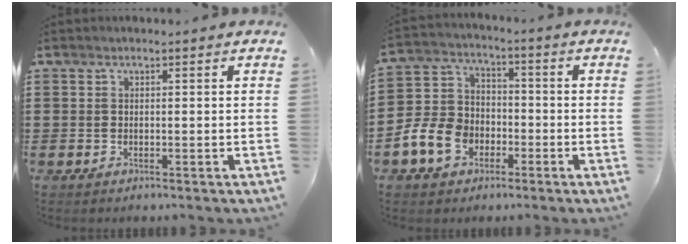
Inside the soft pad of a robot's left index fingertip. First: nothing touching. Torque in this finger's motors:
{"motor_torque": [0.51, 0.32, 0.45, 0.08]}